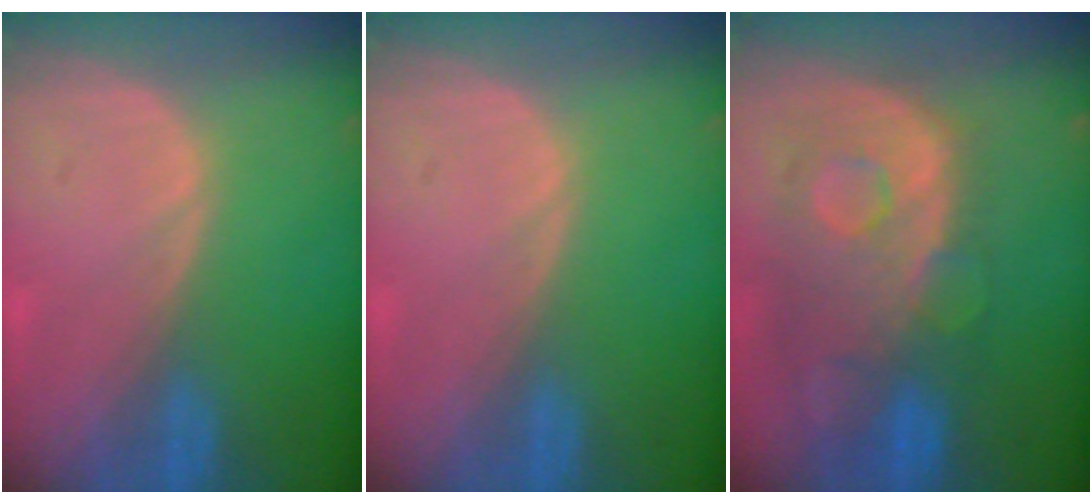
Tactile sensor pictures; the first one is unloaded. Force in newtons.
{"total": 0.0}
{"total": 11.3, "press": 9.8, "slide": 5.7}